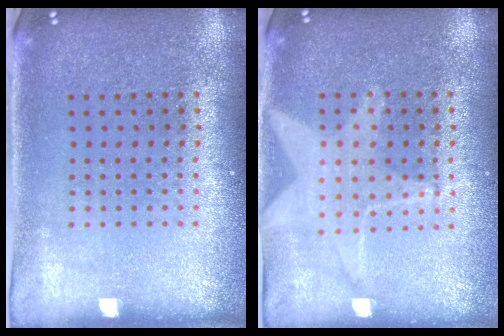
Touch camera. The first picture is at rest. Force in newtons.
{"total": 1.5, "press": 1.4, "slide": 0.5}